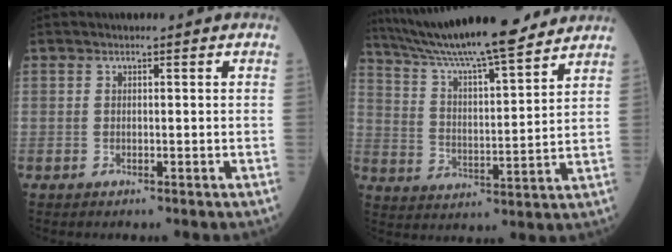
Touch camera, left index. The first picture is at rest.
{"total": 19.0, "force": [16.6, 1.0, 9.2], "torque": [-0.160, 0.011, 0.267]}